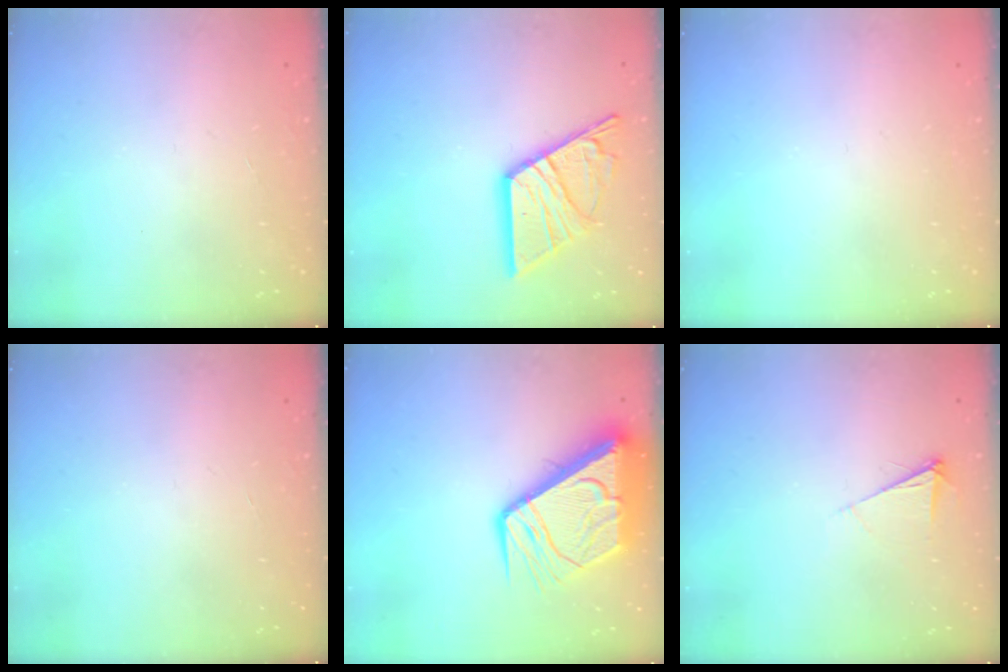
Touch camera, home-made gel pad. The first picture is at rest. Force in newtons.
{"total": 15.2, "press": 15.2, "slide": 1.2}
{"total": 0.0}
{"total": 0.0}
{"total": 16.0, "press": 15.9, "slide": 2.0}
{"total": 4.5, "press": 4.5, "slide": 0.6}